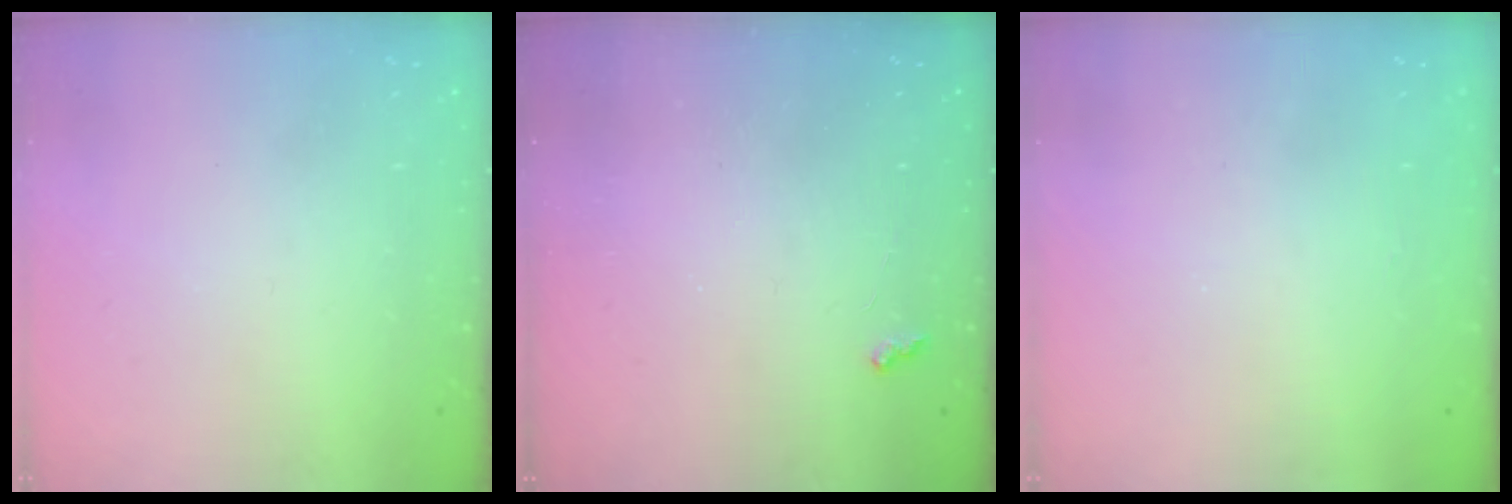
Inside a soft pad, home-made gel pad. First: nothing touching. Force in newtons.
{"total": 2.1, "press": 2.1, "slide": 0.5}
{"total": 1.2, "press": 1.2, "slide": 0.1}